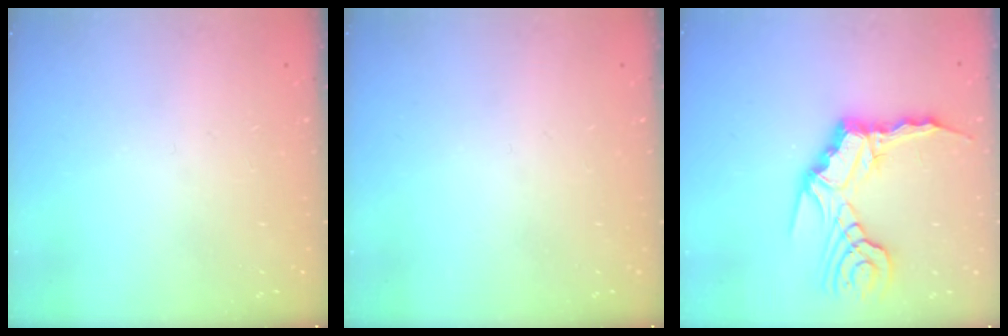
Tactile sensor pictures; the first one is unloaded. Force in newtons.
{"total": 0.0}
{"total": 12.2, "press": 12.1, "slide": 1.3}